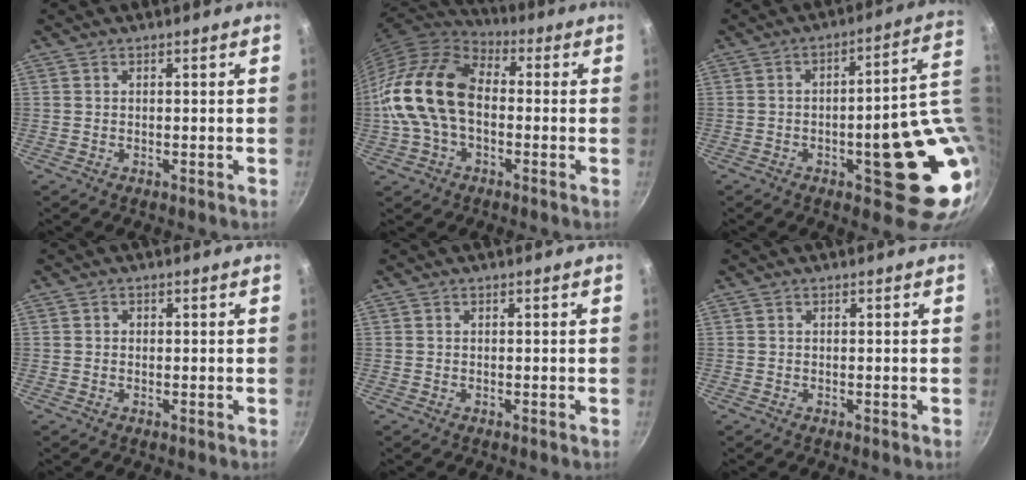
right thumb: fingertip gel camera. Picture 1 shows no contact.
{"total": 16.9, "force": [-1.2, 11.4, 12.4], "torque": [-0.220, 0.039, -0.037]}
{"total": 18.2, "force": [-0.8, 6.3, 17.0], "torque": [-0.170, 0.004, 0.000]}
{"total": 0.5, "force": [0.0, 0.5, 0.1], "torque": [0.003, 0.002, 0.000]}
{"total": 0.0}
{"total": 0.0}